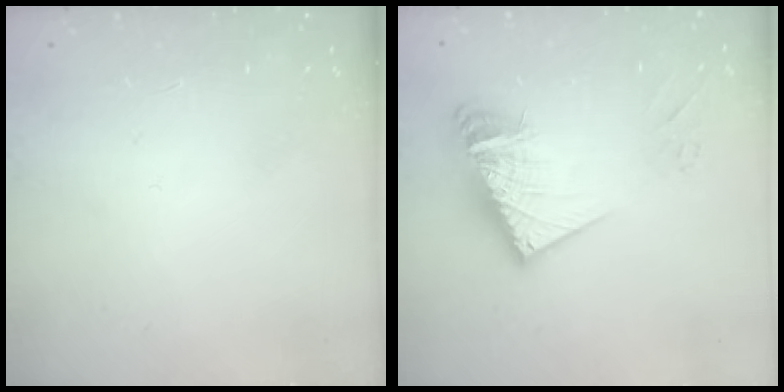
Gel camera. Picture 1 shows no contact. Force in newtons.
{"total": 15.4, "press": 15.3, "slide": 1.8}